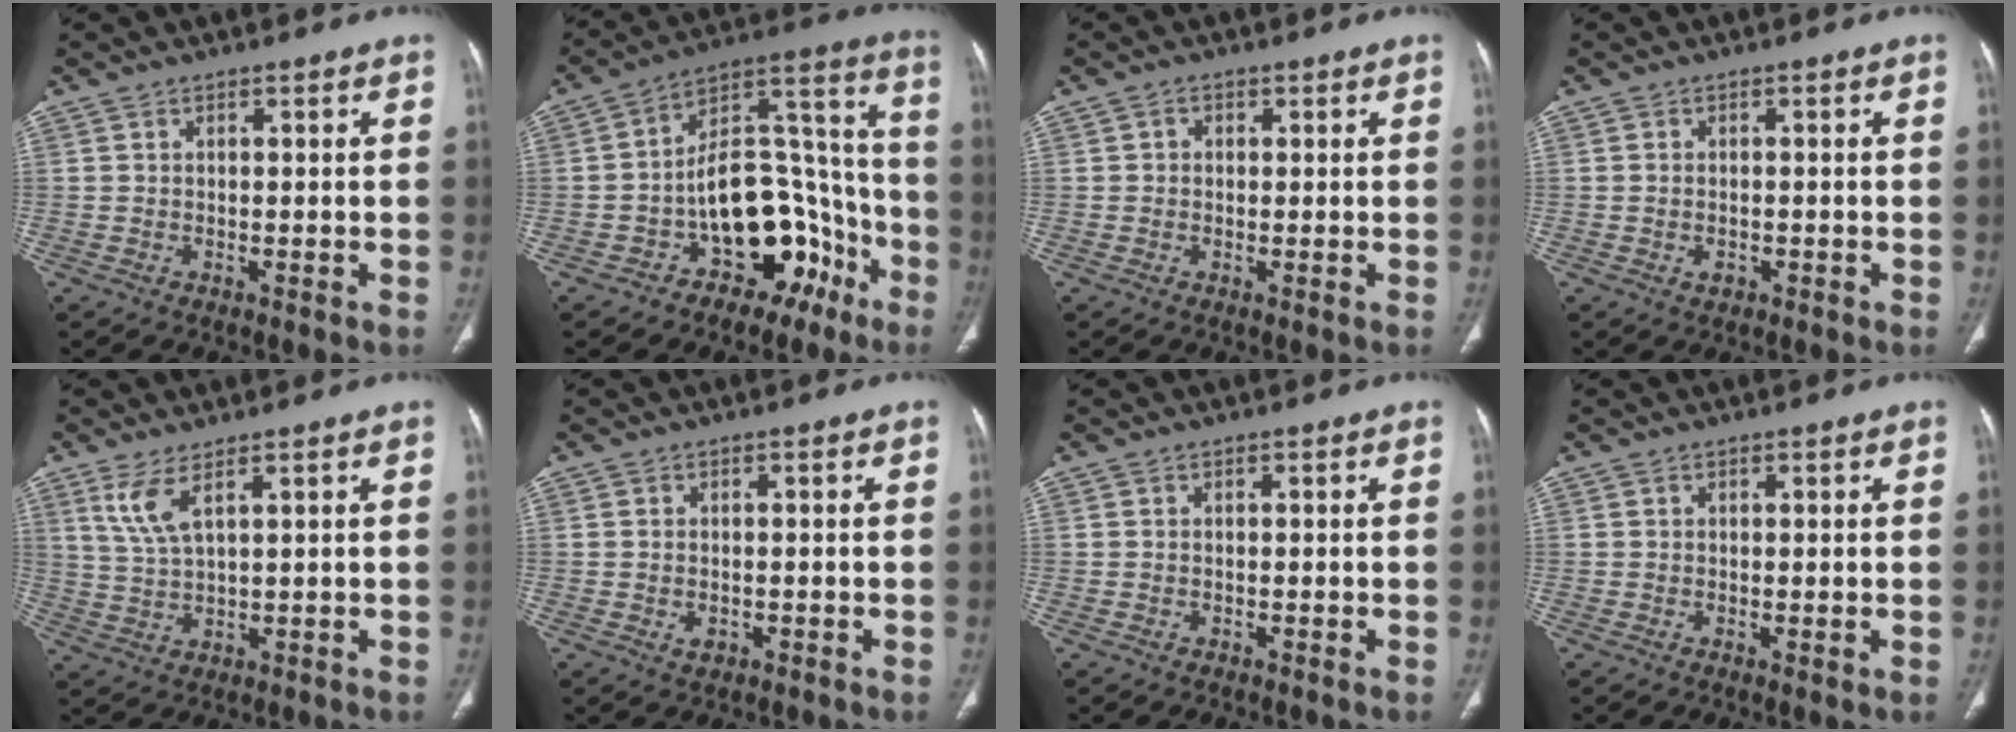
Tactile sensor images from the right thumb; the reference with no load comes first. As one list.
[{"total": 18.8, "force": [-8.4, 11.1, 12.6], "torque": [-0.127, 0.104, -0.124]}, {"total": 1.3, "force": [0.2, 1.1, 0.5], "torque": [-0.001, 0.003, 0.000]}, {"total": 1.6, "force": [-0.6, 1.1, 1.0], "torque": [-0.015, 0.005, -0.006]}, {"total": 5.4, "force": [3.0, 1.4, 4.3], "torque": [-0.098, -0.014, 0.074]}, {"total": 2.0, "force": [-0.5, 1.4, 1.3], "torque": [-0.018, 0.002, -0.004]}, {"total": 0.0}, {"total": 2.4, "force": [0.0, 0.9, 2.3], "torque": [-0.036, -0.010, -0.001]}]